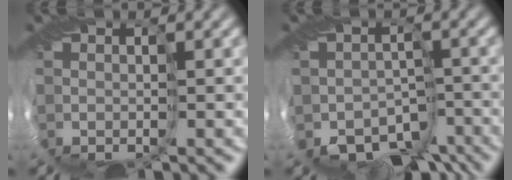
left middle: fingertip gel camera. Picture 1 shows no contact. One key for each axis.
{"total": 6.1, "fx": -4.6, "fy": 3.6, "fz": 1.8, "tx": -0.026, "ty": -0.030, "tz": -0.068}